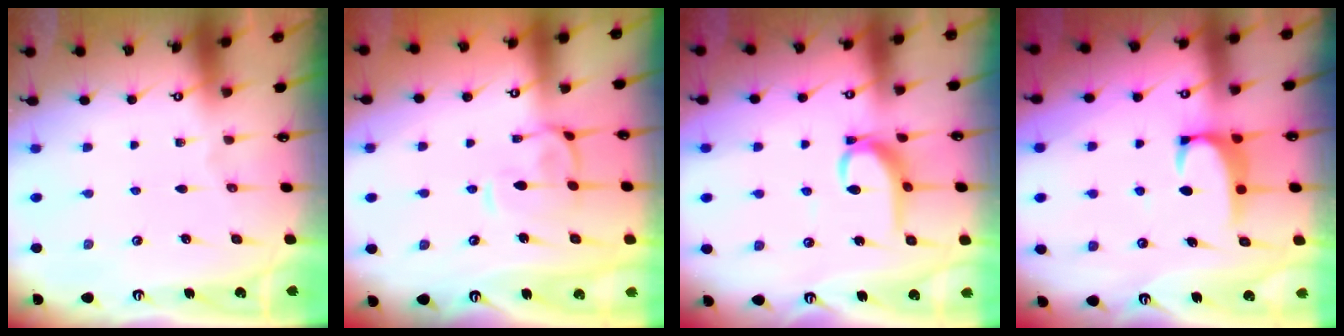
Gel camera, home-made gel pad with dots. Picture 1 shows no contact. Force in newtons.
{"total": 2.6, "press": 2.5, "slide": 0.9}
{"total": 7.4, "press": 7.4, "slide": 0.5}
{"total": 2.1, "press": 2.0, "slide": 0.3}